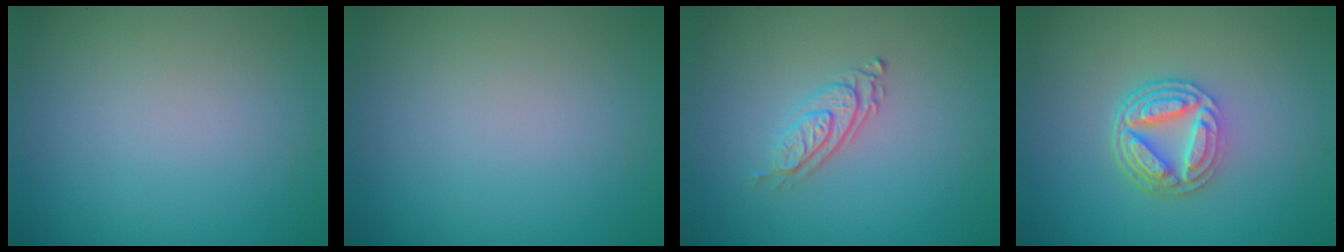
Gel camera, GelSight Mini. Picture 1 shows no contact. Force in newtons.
{"total": 0.0}
{"total": 2.8, "press": 2.0, "slide": 2.0}
{"total": 4.8, "press": 3.4, "slide": 3.5}